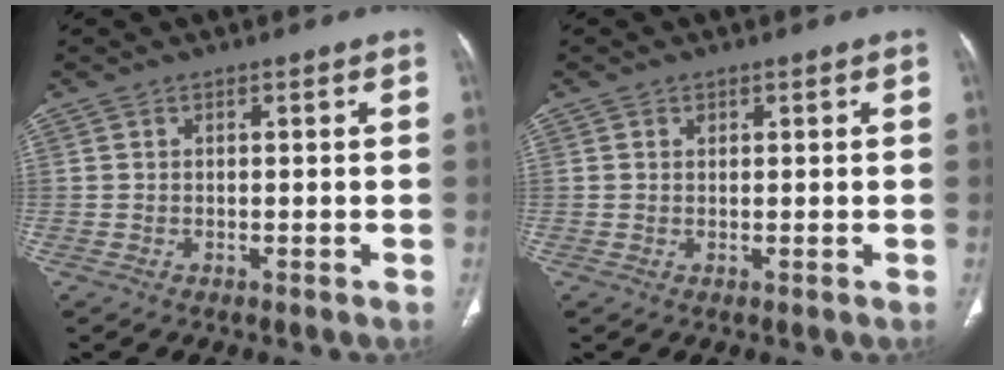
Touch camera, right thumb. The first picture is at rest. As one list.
[{"total": 0.8, "force": [0.4, 0.6, 0.3], "torque": [0.002, -0.002, 0.007]}]